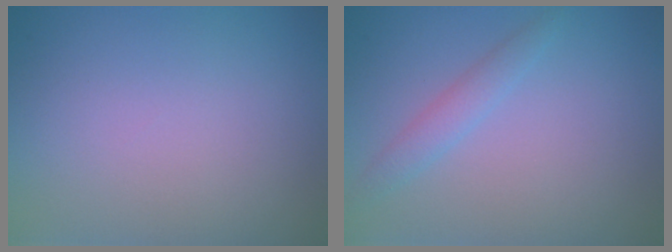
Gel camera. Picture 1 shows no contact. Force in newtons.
{"total": 1.7, "press": 1.7, "slide": 0.1}